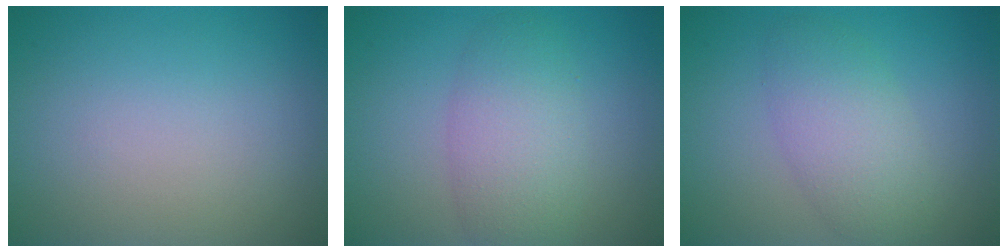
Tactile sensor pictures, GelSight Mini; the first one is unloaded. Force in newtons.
{"total": 4.5, "press": 4.5, "slide": 0.2}
{"total": 4.1, "press": 4.1, "slide": 0.3}